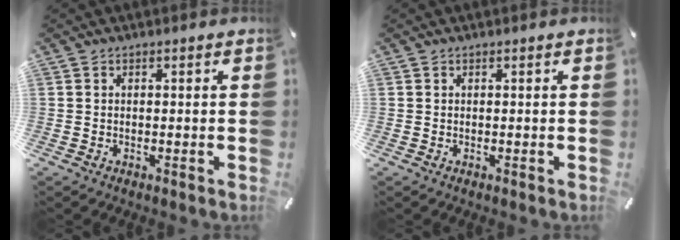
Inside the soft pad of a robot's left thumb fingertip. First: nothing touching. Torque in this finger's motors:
{"motor_torque": [0.00, 0.00, 0.00, 0.00, 0.00]}